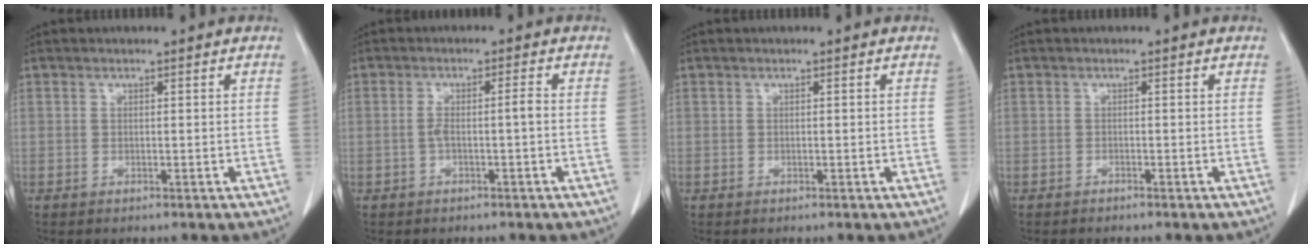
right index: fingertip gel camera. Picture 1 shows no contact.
{"total": 2.6, "force": [-0.6, 0.0, 2.5], "torque": [-0.049, 0.009, -0.007]}
{"total": 0.0}
{"total": 0.7, "force": [-0.7, 0.0, 0.1], "torque": [-0.002, 0.001, -0.009]}